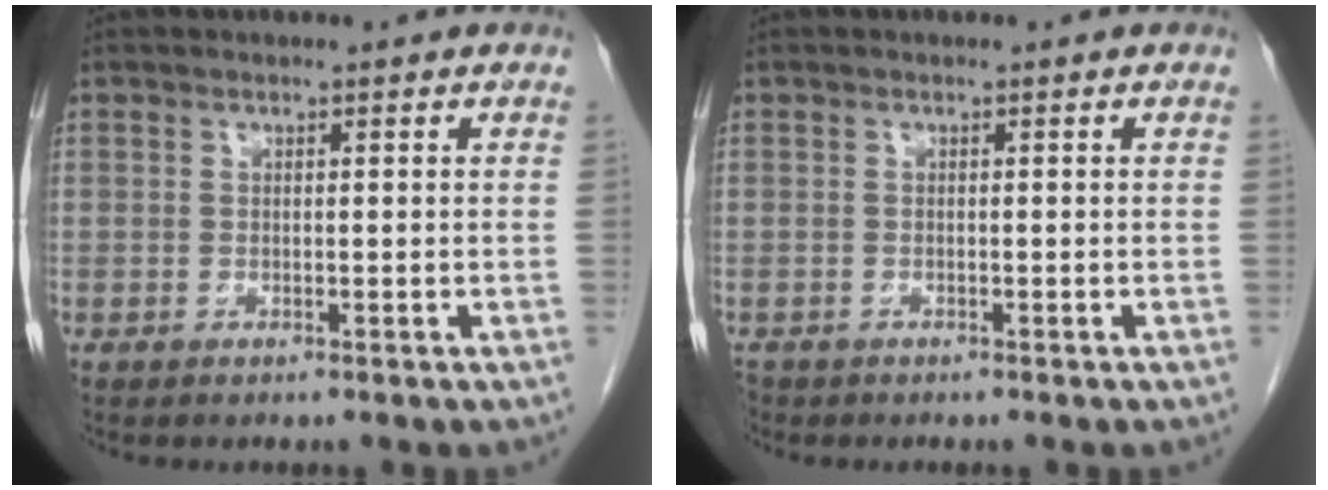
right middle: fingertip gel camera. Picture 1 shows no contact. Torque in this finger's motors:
{"motor_torque": [0.08, -0.10, -0.04, -0.01]}